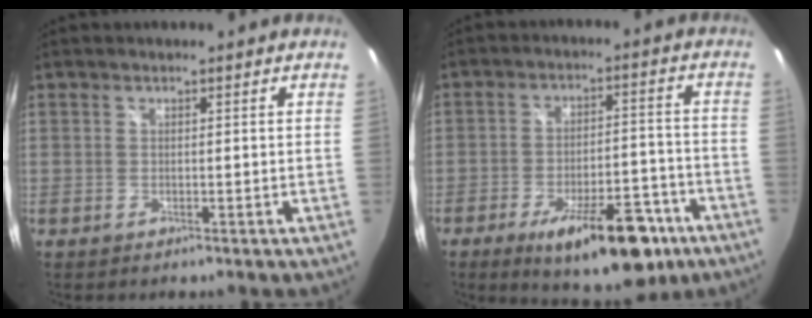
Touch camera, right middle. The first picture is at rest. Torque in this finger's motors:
{"motor_torque": [1.12, -1.02, 0.37, 0.07]}